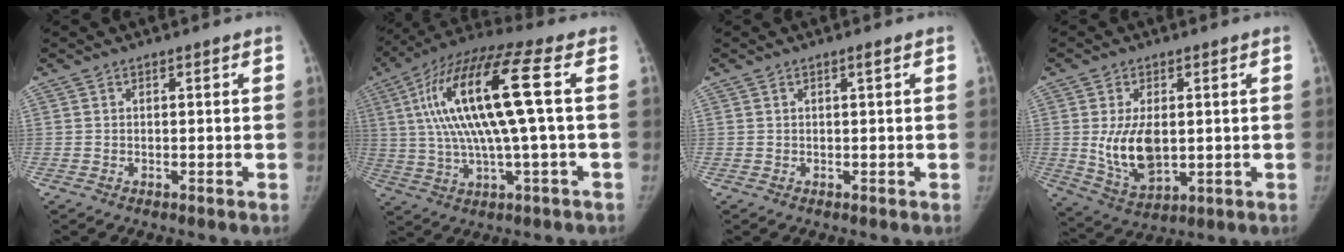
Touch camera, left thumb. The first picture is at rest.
{"total": 19.5, "force": [2.9, 3.3, 19.0], "torque": [-0.396, 0.028, 0.049]}
{"total": 0.6, "force": [0.3, 0.0, 0.5], "torque": [-0.010, 0.001, 0.005]}
{"total": 10.5, "force": [0.3, 6.0, 8.6], "torque": [-0.146, -0.013, 0.023]}